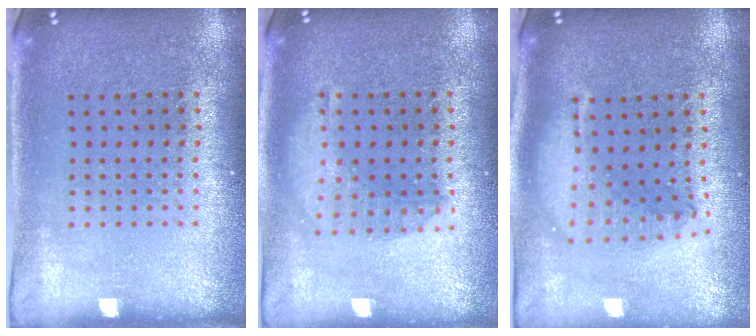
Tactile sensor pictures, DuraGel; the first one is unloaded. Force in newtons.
{"total": 1.3, "press": 1.3, "slide": 0.4}
{"total": 1.9, "press": 1.6, "slide": 1.1}